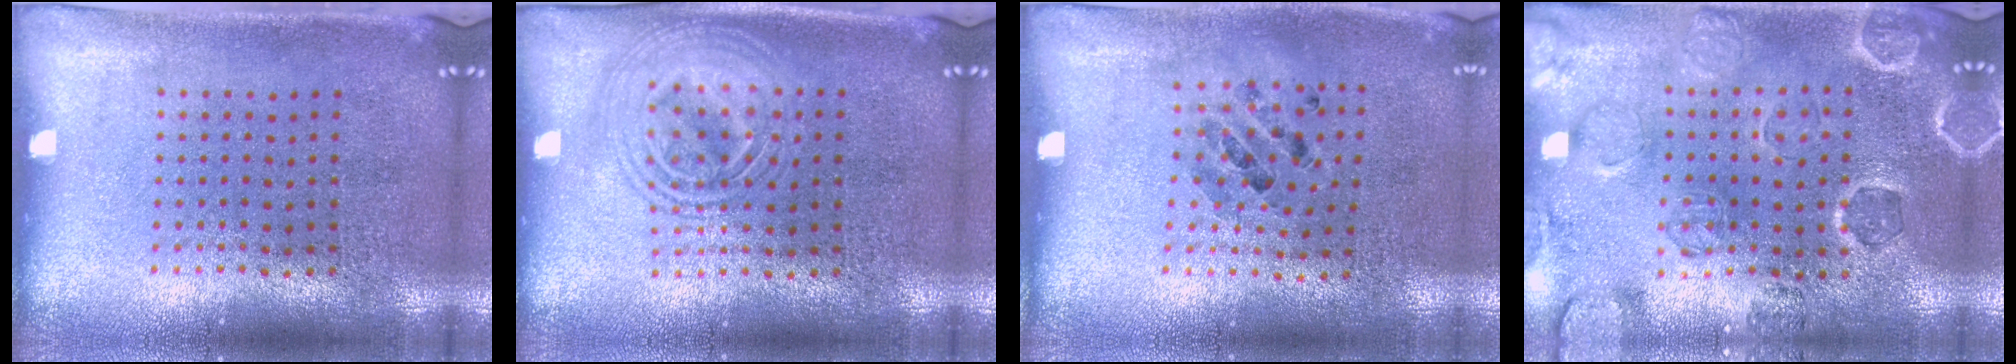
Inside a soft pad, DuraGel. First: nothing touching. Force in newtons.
{"total": 2.9, "press": 2.9, "slide": 0.4}
{"total": 0.8, "press": 0.8, "slide": 0.3}
{"total": 0.7, "press": 0.7, "slide": 0.4}